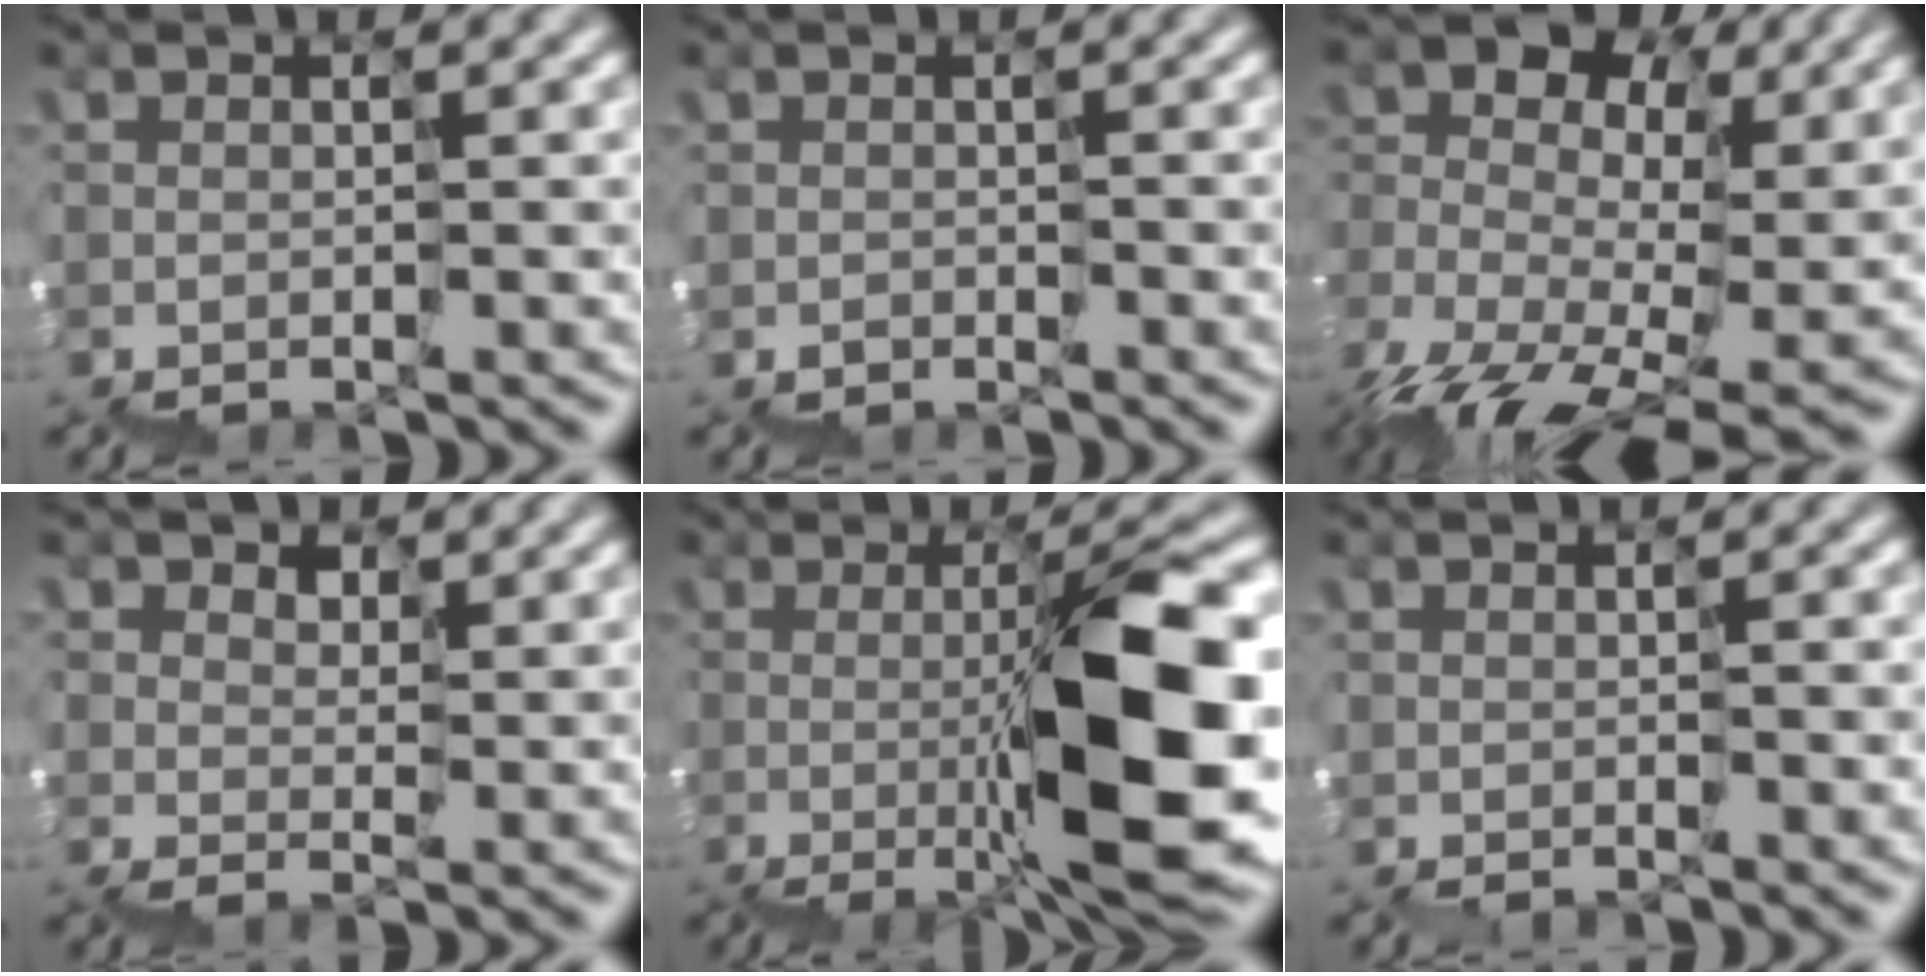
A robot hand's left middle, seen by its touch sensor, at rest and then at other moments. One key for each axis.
{"total": 0.8, "fx": -0.7, "fy": -0.1, "fz": -0.4, "tx": -0.002, "ty": 0.002, "tz": -0.010}
{"total": 11.6, "fx": -3.5, "fy": 7.4, "fz": 8.2, "tx": -0.169, "ty": 0.014, "tz": -0.053}
{"total": 2.1, "fx": 1.4, "fy": 1.5, "fz": 0.4, "tx": -0.016, "ty": 0.017, "tz": 0.020}
{"total": 8.8, "fx": -1.1, "fy": 2.2, "fz": 8.5, "tx": -0.144, "ty": 0.002, "tz": -0.012}
{"total": 0.9, "fx": -0.2, "fy": 0.3, "fz": 0.8, "tx": -0.005, "ty": -0.003, "tz": 0.003}